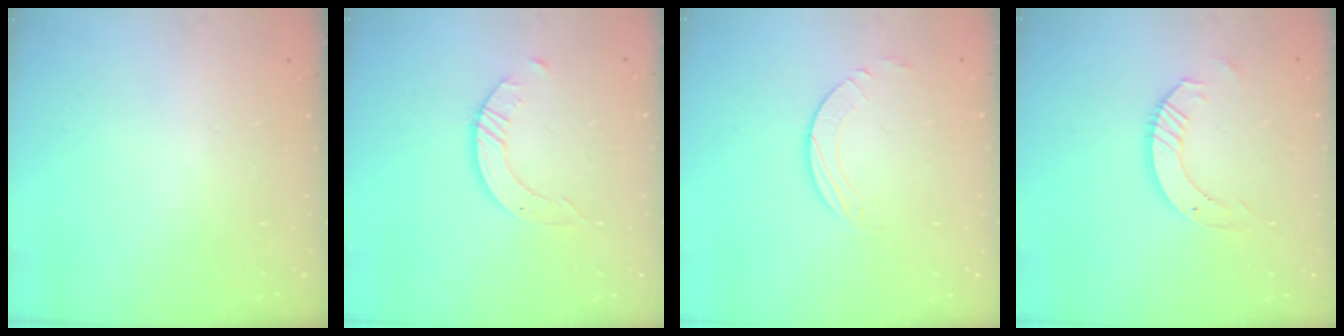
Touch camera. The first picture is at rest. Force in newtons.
{"total": 2.4, "press": 2.4, "slide": 0.3}
{"total": 2.7, "press": 2.7, "slide": 0.2}
{"total": 7.6, "press": 7.5, "slide": 0.5}